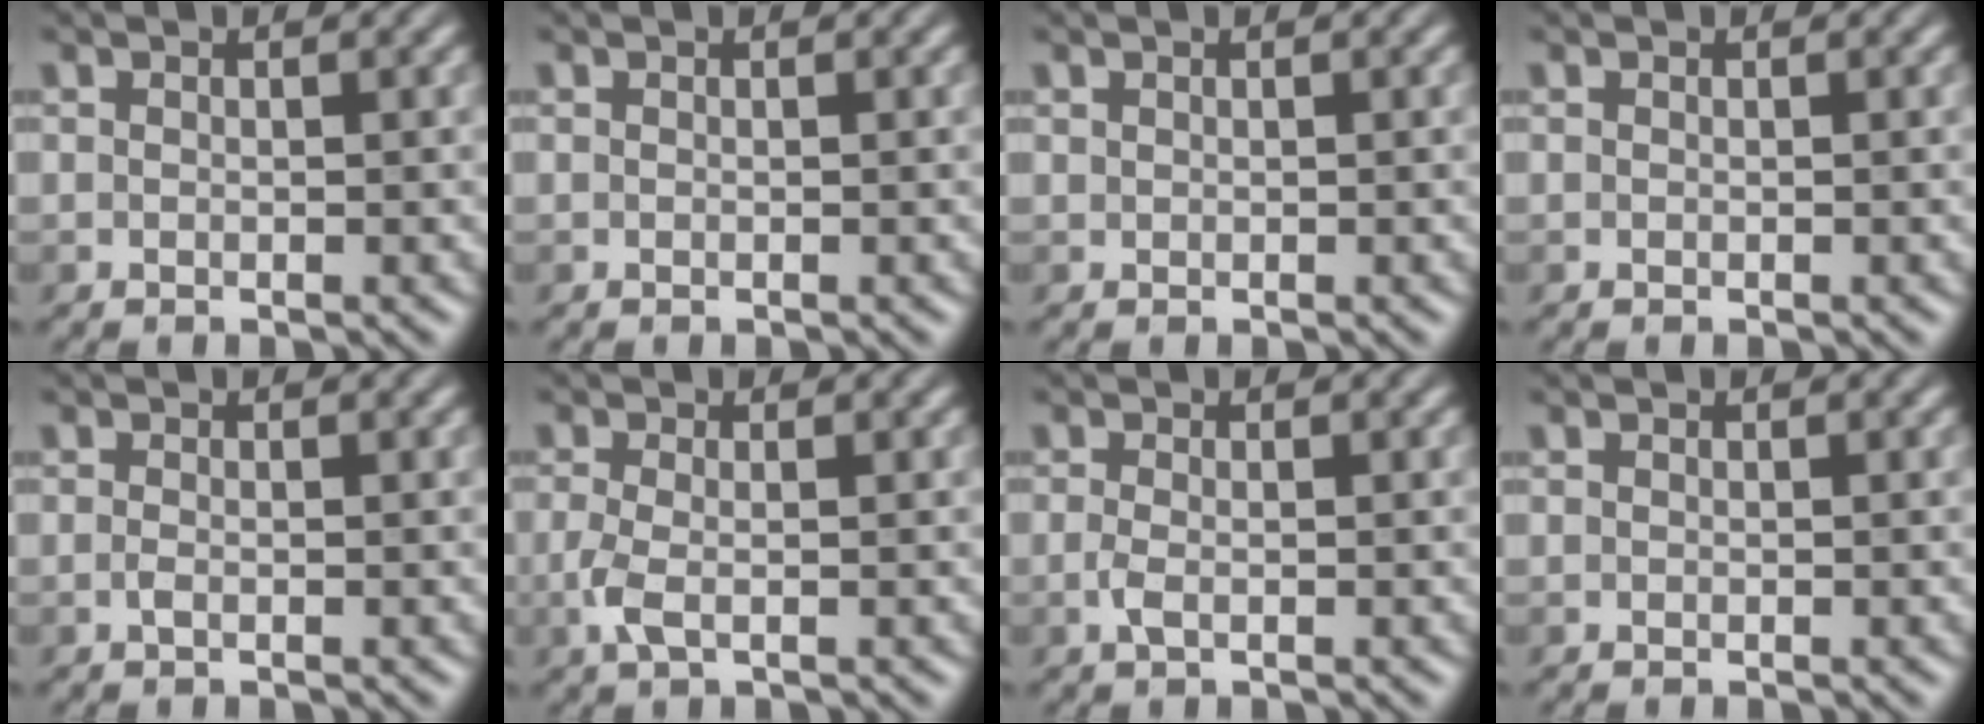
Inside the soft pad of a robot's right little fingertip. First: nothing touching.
{"total": 0.0}
{"total": 0.0}
{"total": 0.0}
{"total": 0.5, "force": [-0.3, 0.1, 0.4], "torque": [-0.012, 0.004, -0.004]}
{"total": 1.9, "force": [-0.5, 0.9, 1.6], "torque": [-0.047, 0.002, -0.008]}
{"total": 1.1, "force": [-0.4, 0.5, 0.9], "torque": [-0.025, 0.004, -0.005]}
{"total": 0.0}